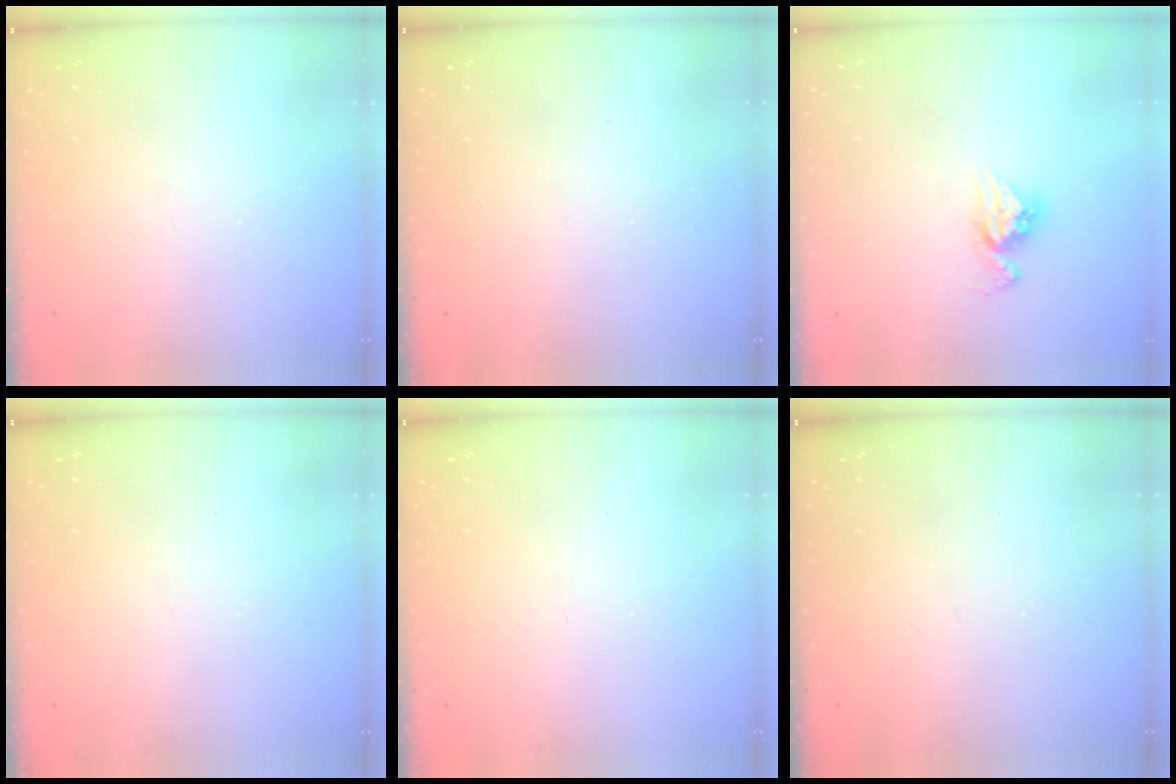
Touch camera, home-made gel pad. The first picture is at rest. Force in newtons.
{"total": 1.7, "press": 1.7, "slide": 0.2}
{"total": 9.0, "press": 8.9, "slide": 0.7}
{"total": 0.0}
{"total": 0.0}
{"total": 0.0}